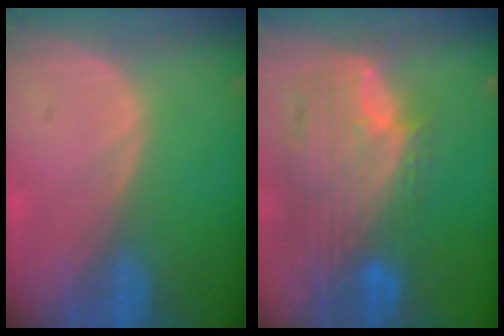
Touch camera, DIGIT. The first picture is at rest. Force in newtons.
{"total": 11.9, "press": 10.2, "slide": 6.2}